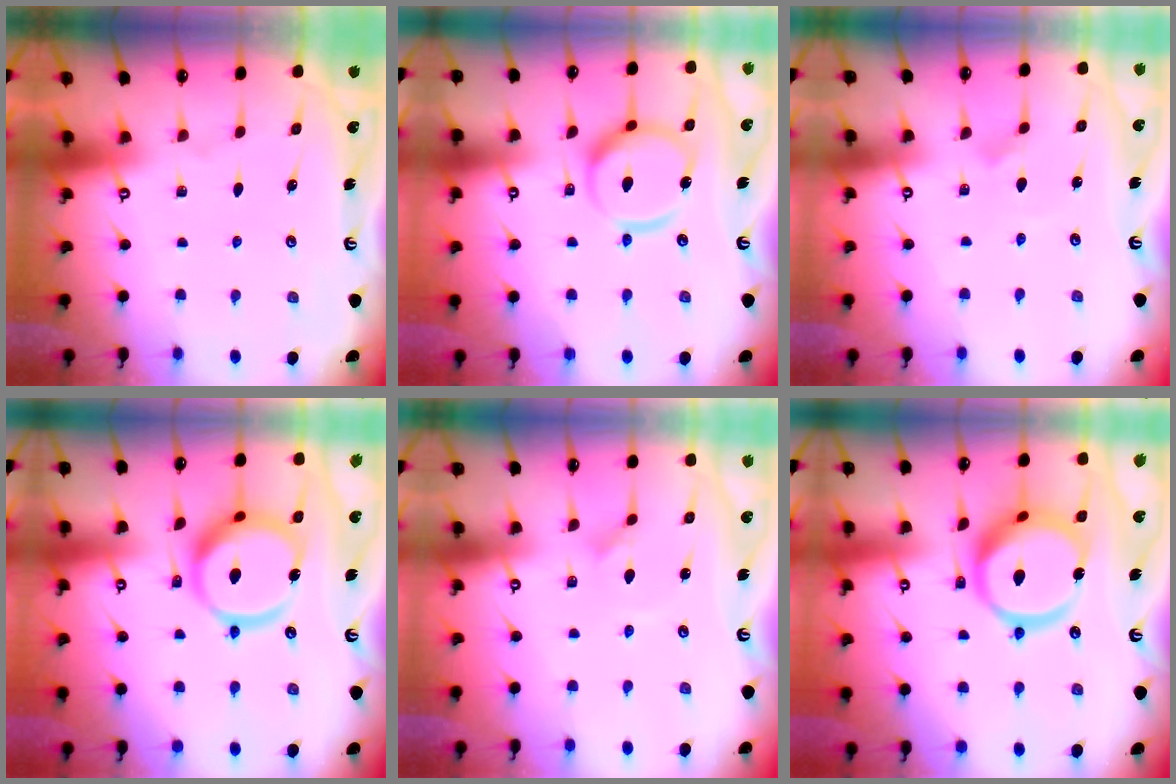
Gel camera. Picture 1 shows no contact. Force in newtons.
{"total": 16.9, "press": 16.8, "slide": 1.8}
{"total": 1.7, "press": 1.7, "slide": 0.1}
{"total": 15.4, "press": 15.4, "slide": 1.5}
{"total": 2.5, "press": 2.5, "slide": 0.1}
{"total": 17.9, "press": 17.8, "slide": 1.9}